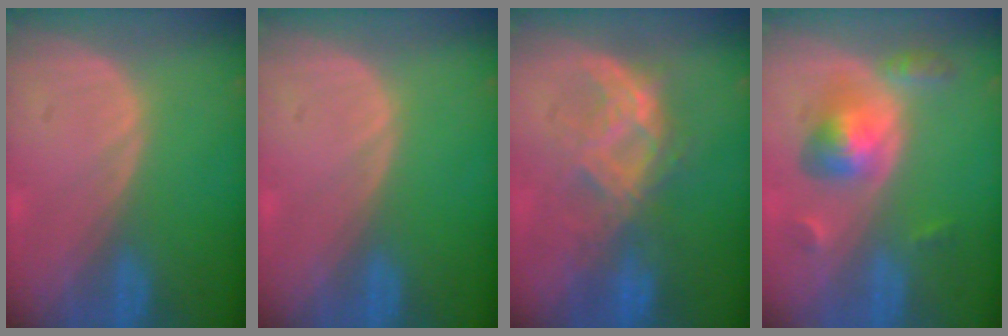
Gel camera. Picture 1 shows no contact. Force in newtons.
{"total": 0.0}
{"total": 7.4, "press": 7.4, "slide": 0.2}
{"total": 6.0, "press": 5.7, "slide": 1.9}